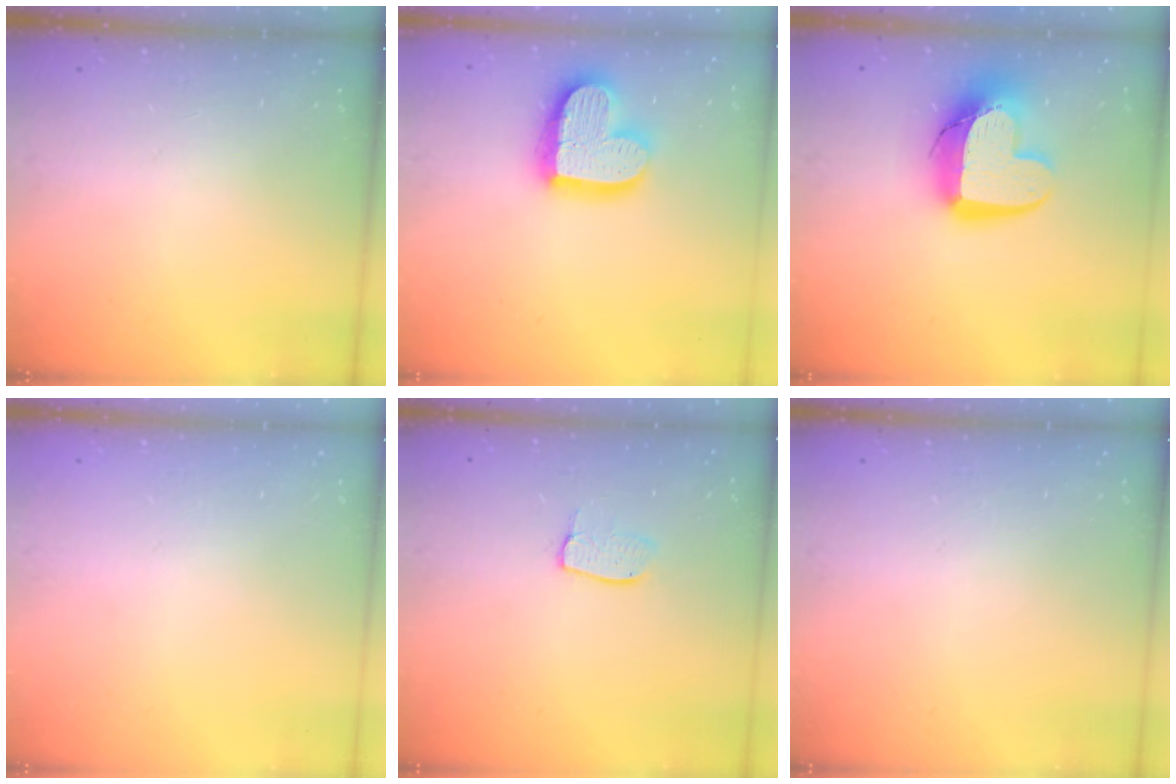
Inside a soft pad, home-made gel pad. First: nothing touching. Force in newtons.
{"total": 18.9, "press": 18.8, "slide": 1.7}
{"total": 15.1, "press": 15.0, "slide": 1.4}
{"total": 0.0}
{"total": 6.9, "press": 6.9, "slide": 0.4}
{"total": 0.0}